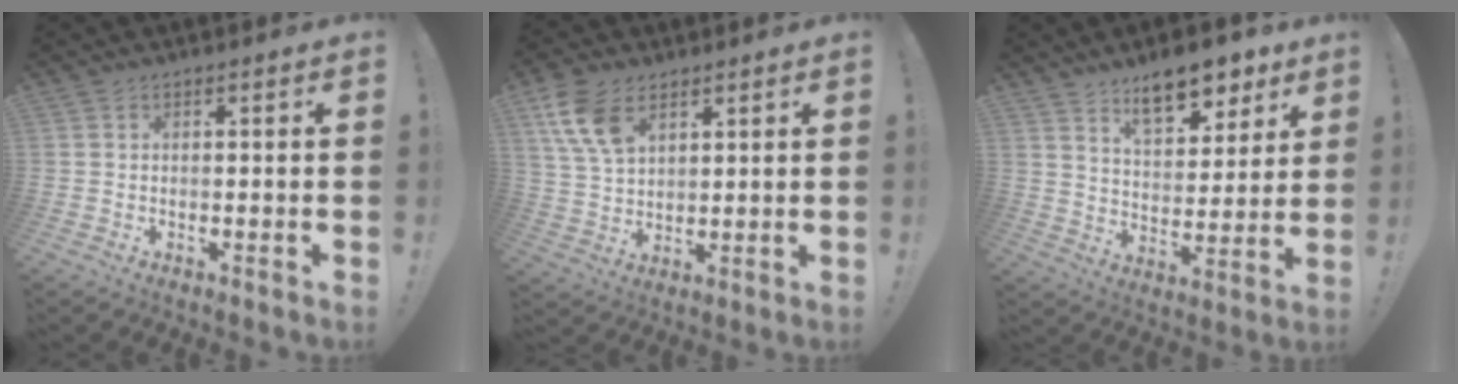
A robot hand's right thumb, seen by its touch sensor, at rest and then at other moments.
{"total": 11.0, "force": [5.8, 6.4, 6.7], "torque": [-0.136, -0.012, 0.115]}
{"total": 13.1, "force": [9.2, 5.9, 7.2], "torque": [-0.099, -0.059, 0.162]}